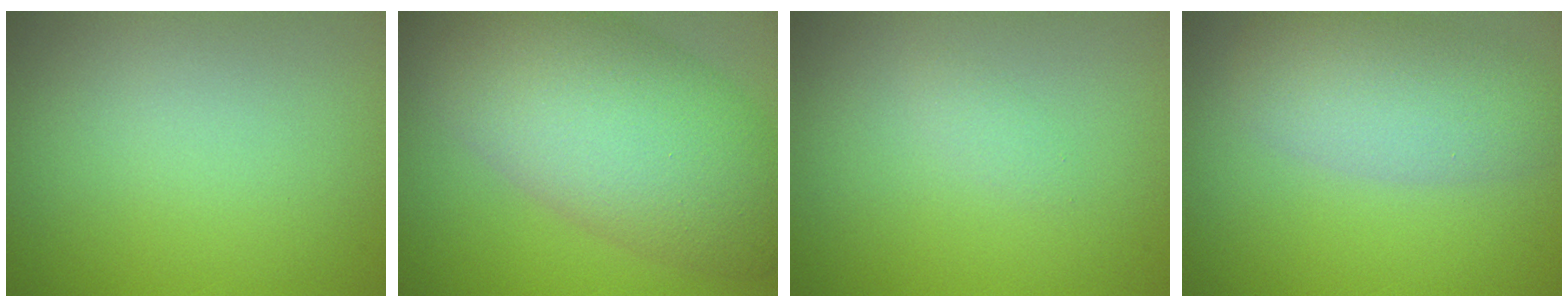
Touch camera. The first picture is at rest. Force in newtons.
{"total": 11.2, "press": 11.2, "slide": 0.5}
{"total": 0.7, "press": 0.7, "slide": 0.0}
{"total": 4.6, "press": 4.6, "slide": 0.4}